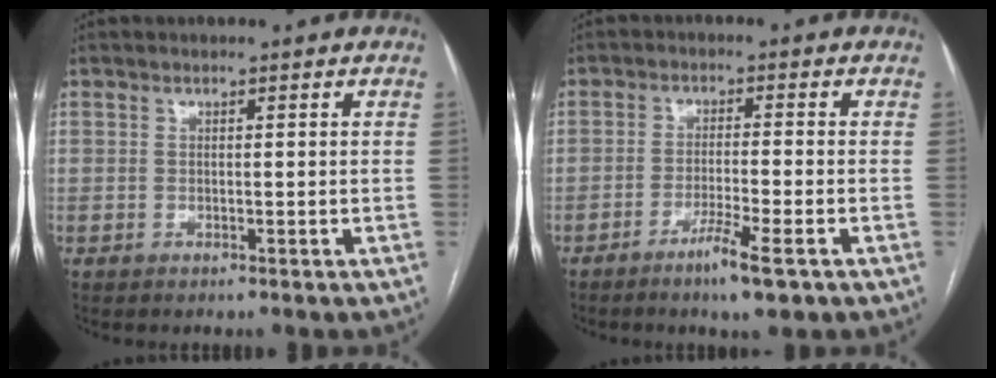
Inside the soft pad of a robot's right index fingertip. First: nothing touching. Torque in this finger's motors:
{"motor_torque": [-0.11, 0.33, -0.46, -0.04]}